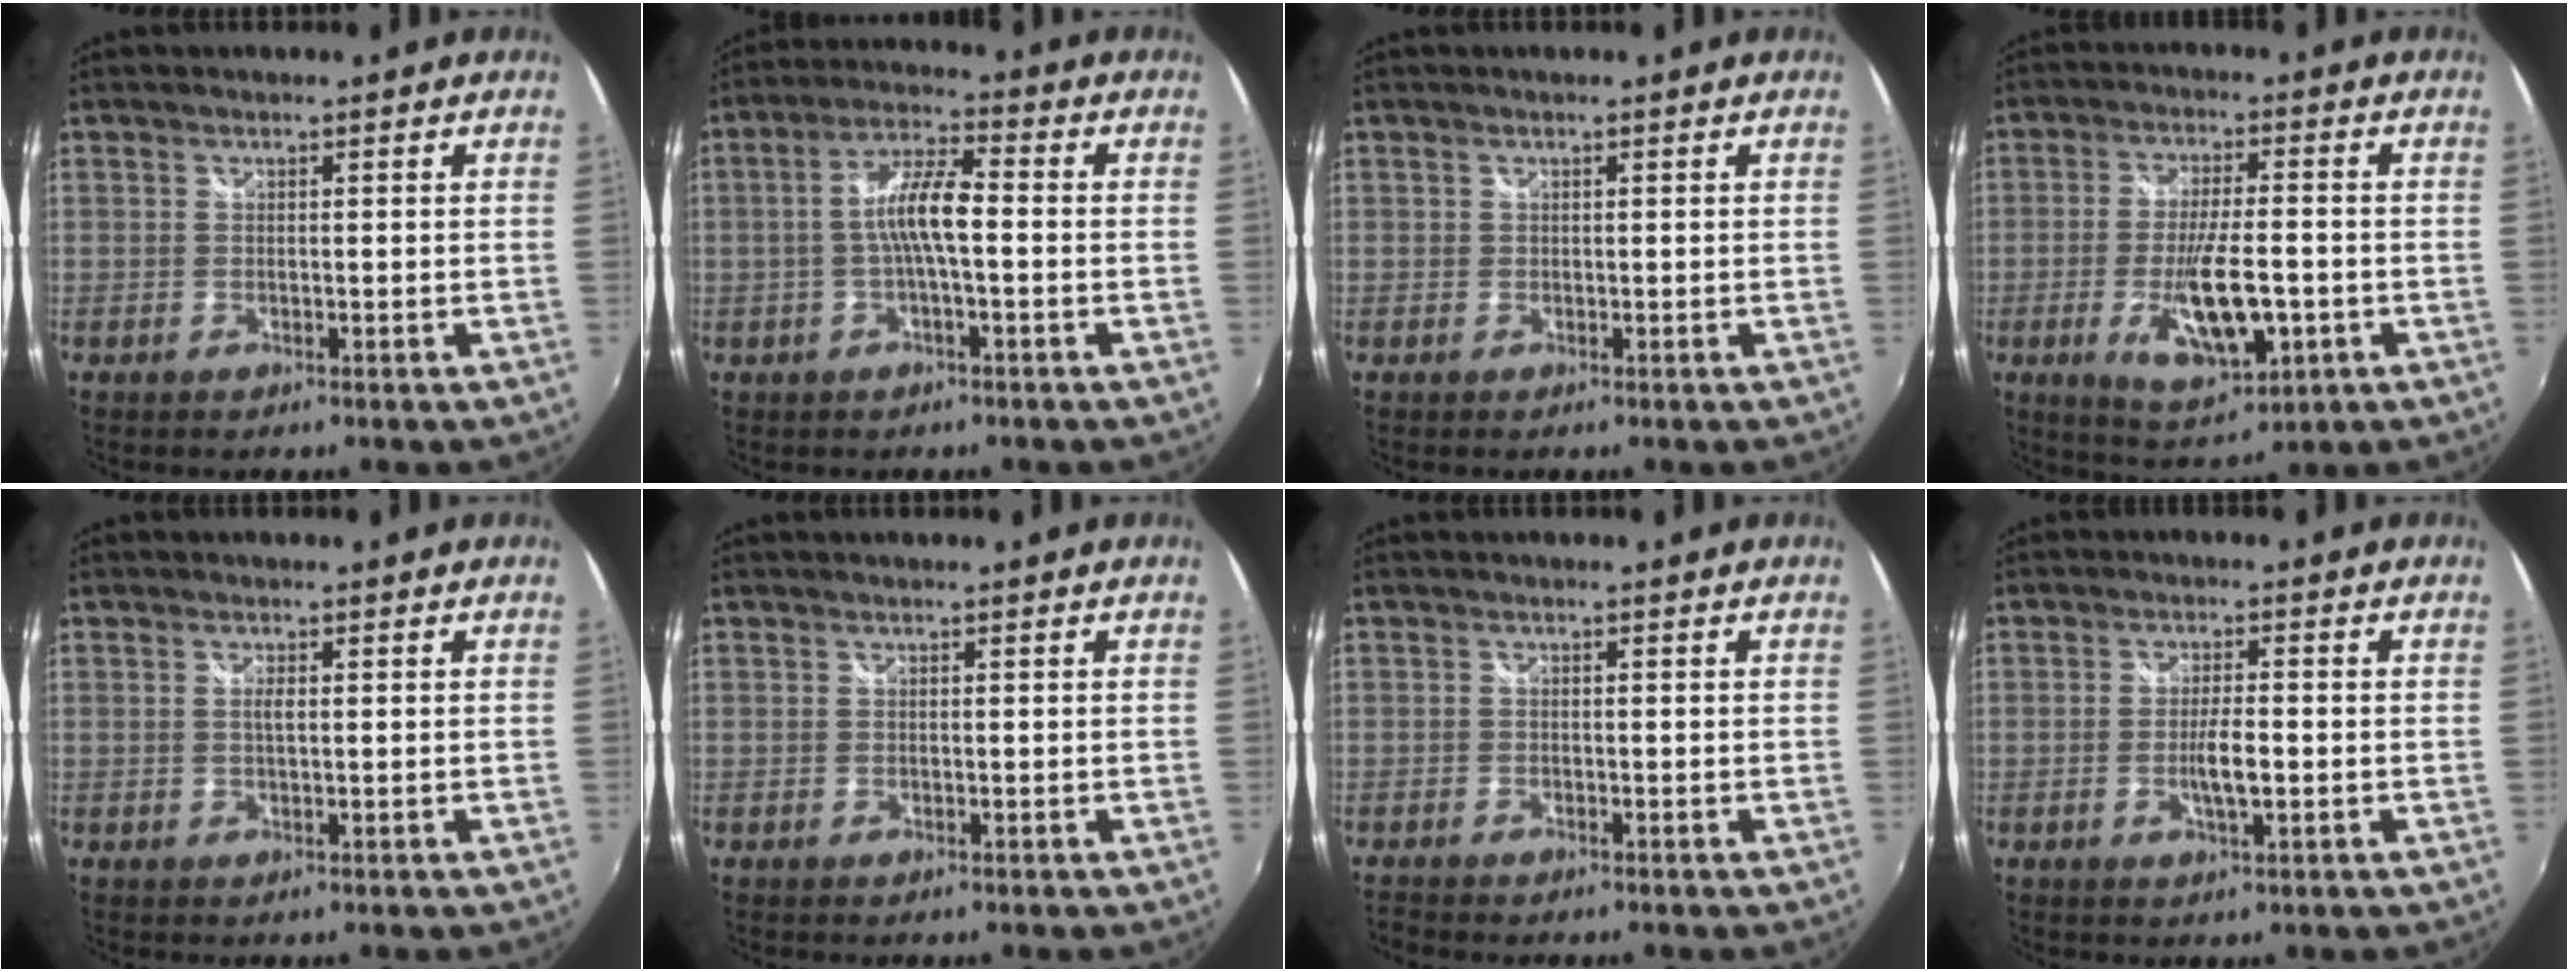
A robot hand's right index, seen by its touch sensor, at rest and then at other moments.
{"total": 7.7, "force": [-0.9, 1.4, 7.5], "torque": [-0.151, 0.011, -0.016]}
{"total": 0.0}
{"total": 12.5, "force": [-3.6, 3.9, 11.3], "torque": [-0.213, -0.024, -0.052]}
{"total": 1.3, "force": [0.2, 0.3, 1.2], "torque": [-0.023, 0.001, 0.002]}
{"total": 0.0}
{"total": 2.0, "force": [-1.8, 0.5, 0.6], "torque": [-0.021, -0.009, -0.036]}
{"total": 4.1, "force": [-1.0, 0.9, 3.9], "torque": [-0.074, -0.005, -0.016]}